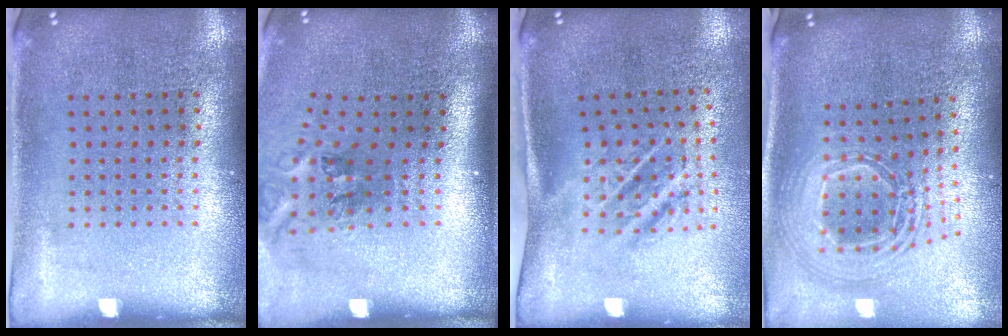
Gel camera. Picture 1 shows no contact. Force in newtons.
{"total": 1.7, "press": 1.2, "slide": 1.3}
{"total": 1.8, "press": 1.2, "slide": 1.3}
{"total": 2.5, "press": 1.9, "slide": 1.7}